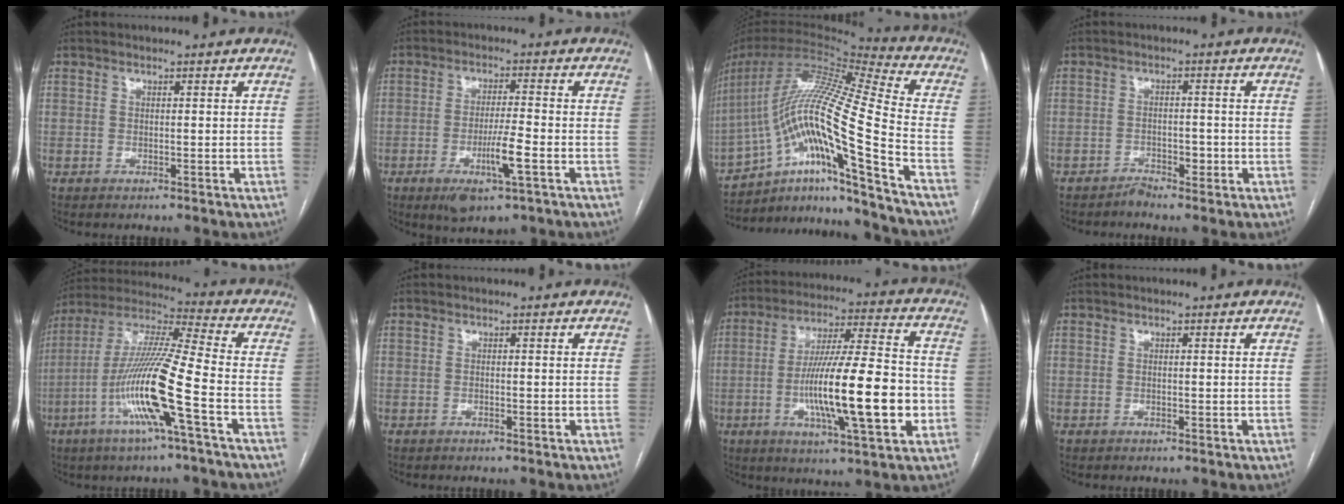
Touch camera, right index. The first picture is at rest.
{"total": 7.5, "force": [-3.1, 0.7, 6.8], "torque": [-0.125, -0.013, -0.049]}
{"total": 22.4, "force": [-10.6, -1.1, 19.7], "torque": [-0.367, -0.006, -0.187]}
{"total": 2.0, "force": [-1.7, 0.8, 0.7], "torque": [-0.007, 0.002, -0.026]}
{"total": 15.7, "force": [-5.5, -0.6, 14.6], "torque": [-0.292, -0.003, -0.112]}
{"total": 0.0}
{"total": 18.0, "force": [-4.0, 1.8, 17.5], "torque": [-0.302, -0.002, -0.063]}
{"total": 0.0}